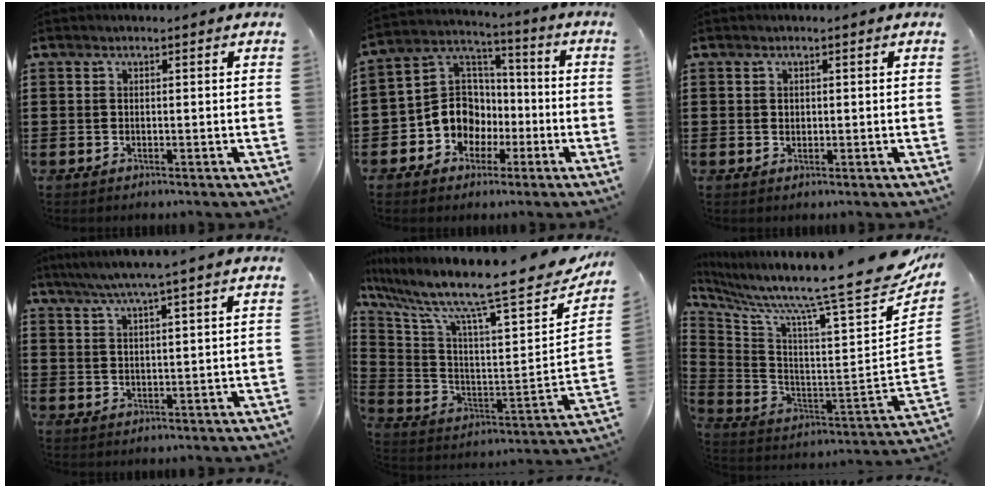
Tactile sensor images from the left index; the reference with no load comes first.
{"total": 9.4, "force": [-2.6, 8.5, 2.9], "torque": [-0.098, 0.010, -0.048]}
{"total": 0.7, "force": [0.4, 0.5, 0.3], "torque": [-0.008, 0.004, 0.007]}
{"total": 4.2, "force": [3.5, -0.6, 2.4], "torque": [-0.055, -0.011, 0.060]}
{"total": 11.9, "force": [9.6, 1.1, 7.0], "torque": [-0.148, -0.083, 0.146]}
{"total": 12.5, "force": [10.2, -0.1, 7.1], "torque": [-0.136, -0.100, 0.152]}